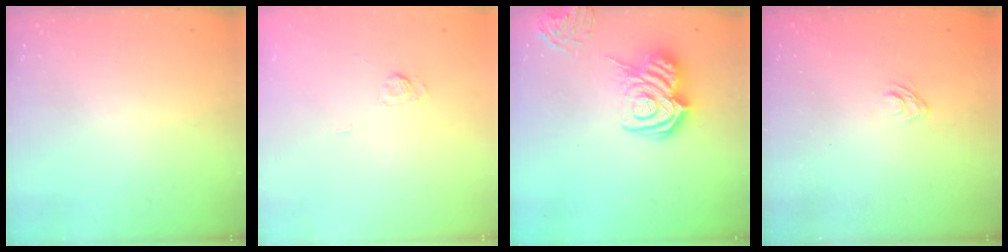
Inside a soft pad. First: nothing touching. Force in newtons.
{"total": 3.1, "press": 2.7, "slide": 1.4}
{"total": 14.7, "press": 14.7, "slide": 1.3}
{"total": 3.0, "press": 2.6, "slide": 1.4}